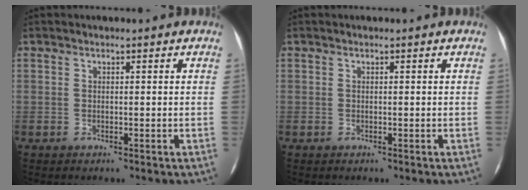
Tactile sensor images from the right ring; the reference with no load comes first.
{"total": 0.0}